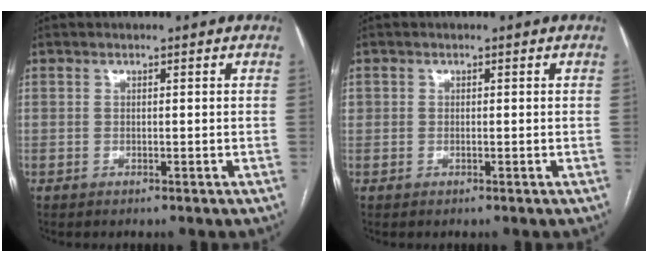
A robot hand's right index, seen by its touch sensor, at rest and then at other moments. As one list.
[{"total": 0.9, "force": [0.1, 0.8, 0.4], "torque": [-0.012, 0.007, 0.004]}]